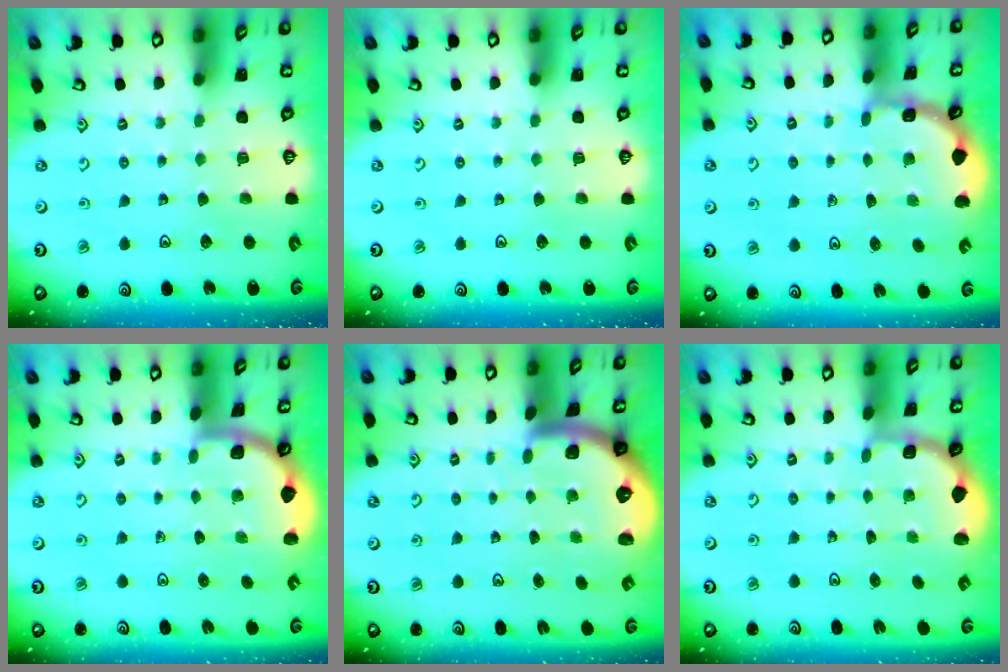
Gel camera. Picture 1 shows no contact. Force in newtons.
{"total": 0.0}
{"total": 2.1, "press": 2.1, "slide": 0.2}
{"total": 1.7, "press": 1.7, "slide": 0.0}
{"total": 2.5, "press": 2.5, "slide": 0.6}
{"total": 2.0, "press": 1.8, "slide": 0.7}